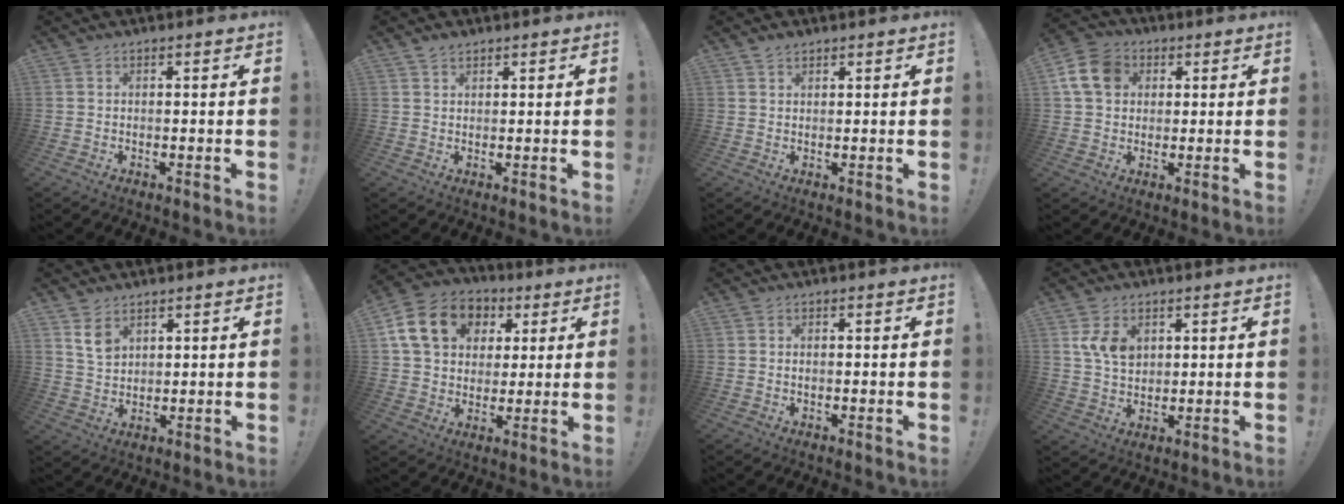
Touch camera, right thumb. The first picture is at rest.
{"total": 1.9, "force": [1.6, 0.9, 0.6], "torque": [-0.006, -0.008, 0.029]}
{"total": 1.9, "force": [1.5, 0.9, 0.6], "torque": [-0.007, -0.007, 0.028]}
{"total": 11.5, "force": [3.3, 9.1, 6.2], "torque": [-0.102, 0.002, 0.069]}
{"total": 6.0, "force": [3.5, 4.0, 2.8], "torque": [-0.035, -0.018, 0.065]}
{"total": 18.0, "force": [6.1, 13.9, 9.5], "torque": [-0.139, -0.007, 0.127]}
{"total": 0.6, "force": [0.0, 0.4, 0.5], "torque": [-0.013, 0.003, 0.000]}
{"total": 8.2, "force": [3.4, 5.8, 4.6], "torque": [-0.068, -0.011, 0.067]}